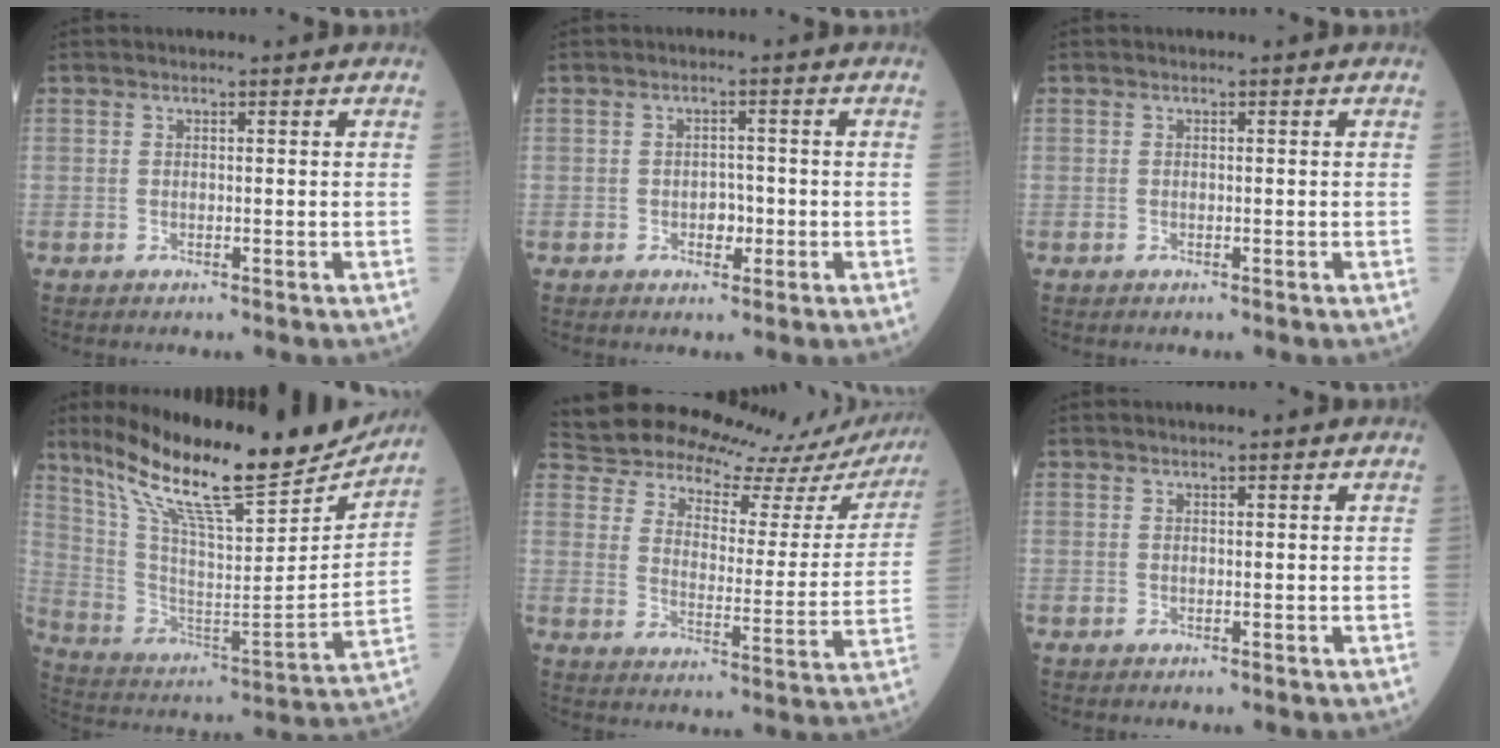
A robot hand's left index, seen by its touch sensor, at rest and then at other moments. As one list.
[{"total": 2.3, "force": [-0.7, 1.5, 1.5], "torque": [-0.018, 0.005, -0.010]}, {"total": 0.0}, {"total": 24.0, "force": [19.9, 3.4, 13.0], "torque": [-0.230, -0.026, 0.322]}, {"total": 26.0, "force": [23.8, 7.1, 7.5], "torque": [-0.132, -0.062, 0.299]}, {"total": 0.7, "force": [0.6, 0.1, 0.5], "torque": [-0.009, 0.003, 0.009]}]